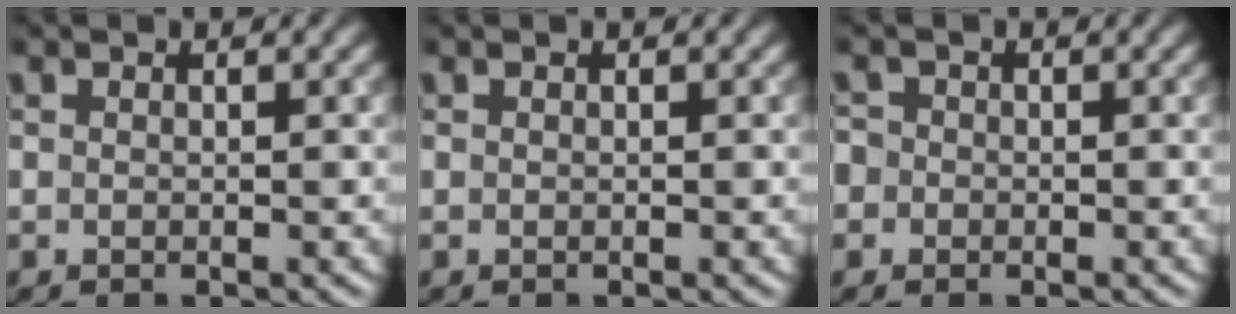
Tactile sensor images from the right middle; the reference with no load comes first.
{"total": 0.0}
{"total": 2.0, "force": [-0.2, 1.9, 0.4], "torque": [0.007, 0.013, -0.023]}